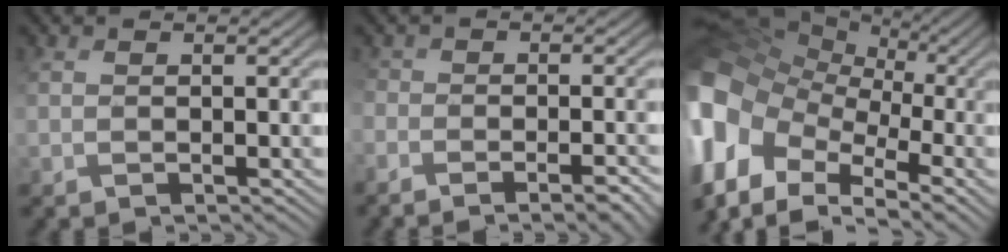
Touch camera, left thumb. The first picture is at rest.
{"total": 6.0, "force": [-4.0, 2.5, 3.7], "torque": [-0.056, -0.013, -0.045]}
{"total": 17.8, "force": [-3.2, 13.6, 11.1], "torque": [-0.294, -0.018, -0.043]}